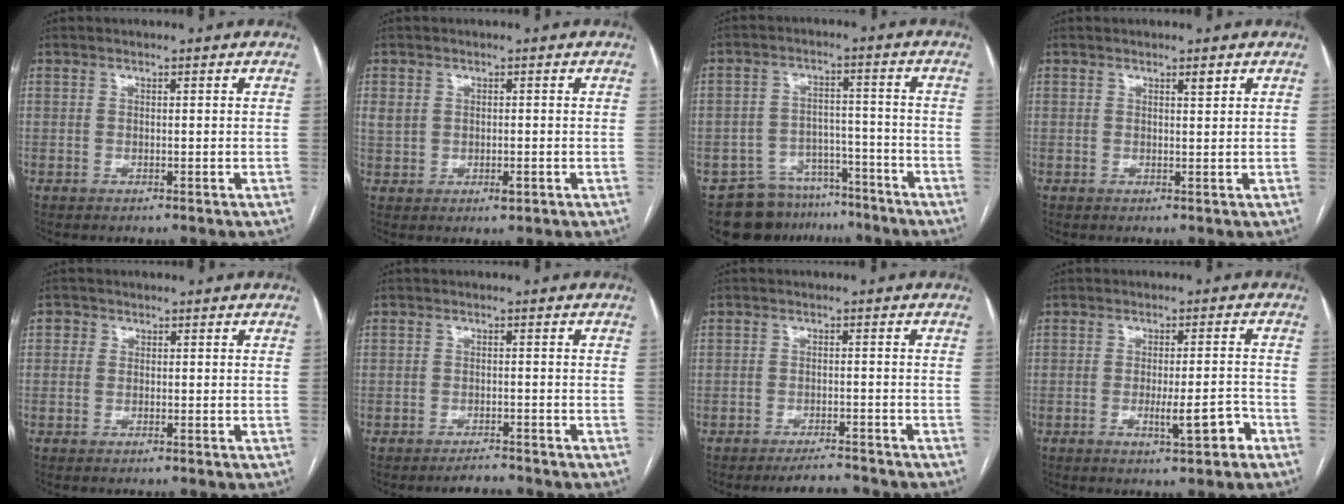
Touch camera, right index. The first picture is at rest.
{"total": 3.3, "force": [0.0, 2.2, 2.5], "torque": [-0.051, 0.007, 0.011]}
{"total": 10.8, "force": [-8.8, 6.0, 1.4], "torque": [-0.013, 0.030, -0.129]}
{"total": 1.1, "force": [0.7, 0.1, 0.7], "torque": [-0.014, 0.000, 0.013]}
{"total": 1.1, "force": [0.0, 1.1, 0.2], "torque": [0.001, 0.004, -0.004]}
{"total": 2.0, "force": [-2.0, 0.4, 0.3], "torque": [-0.005, -0.003, -0.028]}
{"total": 3.4, "force": [-3.3, 0.6, 0.6], "torque": [-0.006, -0.008, -0.051]}
{"total": 5.3, "force": [-2.5, 0.7, 4.6], "torque": [-0.069, -0.001, -0.035]}